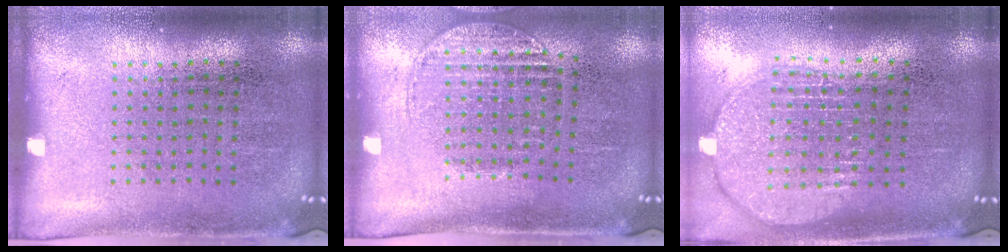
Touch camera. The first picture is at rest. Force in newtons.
{"total": 1.3, "press": 1.1, "slide": 0.7}
{"total": 2.0, "press": 1.6, "slide": 1.1}